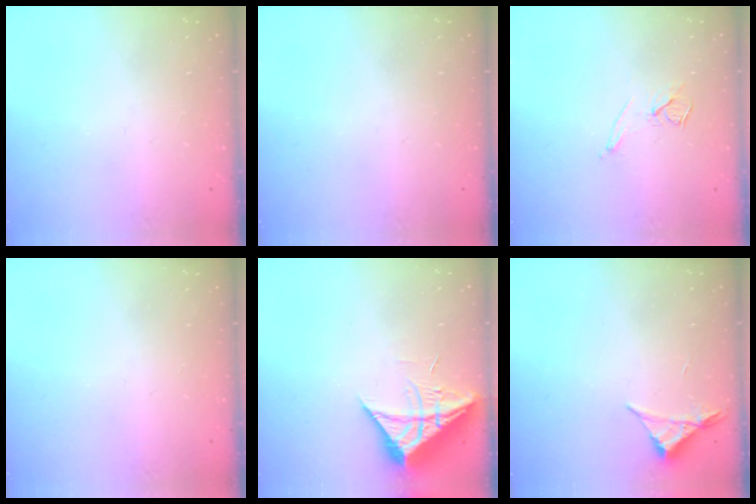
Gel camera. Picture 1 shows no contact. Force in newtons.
{"total": 0.0}
{"total": 7.4, "press": 6.8, "slide": 3.1}
{"total": 0.0}
{"total": 9.4, "press": 9.3, "slide": 1.0}
{"total": 3.5, "press": 3.5, "slide": 0.6}